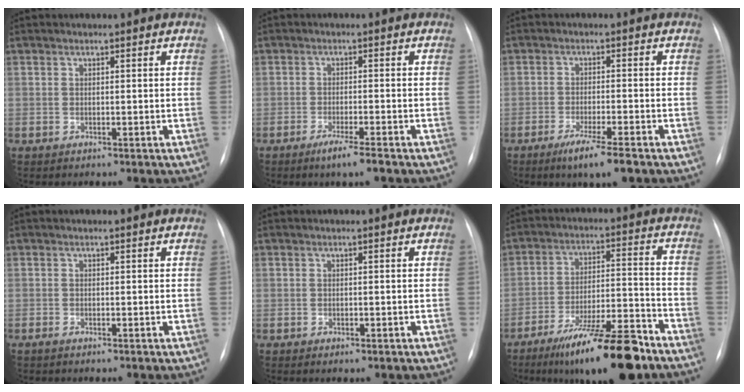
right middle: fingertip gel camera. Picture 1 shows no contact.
{"total": 3.8, "force": [-2.6, -0.3, 2.8], "torque": [-0.059, -0.013, -0.047]}
{"total": 6.0, "force": [-3.9, 0.0, 4.6], "torque": [-0.087, -0.018, -0.065]}
{"total": 0.6, "force": [-0.5, 0.1, 0.3], "torque": [-0.012, -0.002, -0.008]}
{"total": 0.8, "force": [-0.5, 0.3, 0.5], "torque": [-0.013, -0.003, -0.002]}
{"total": 15.7, "force": [-11.3, 2.0, 10.7], "torque": [-0.162, -0.004, -0.182]}